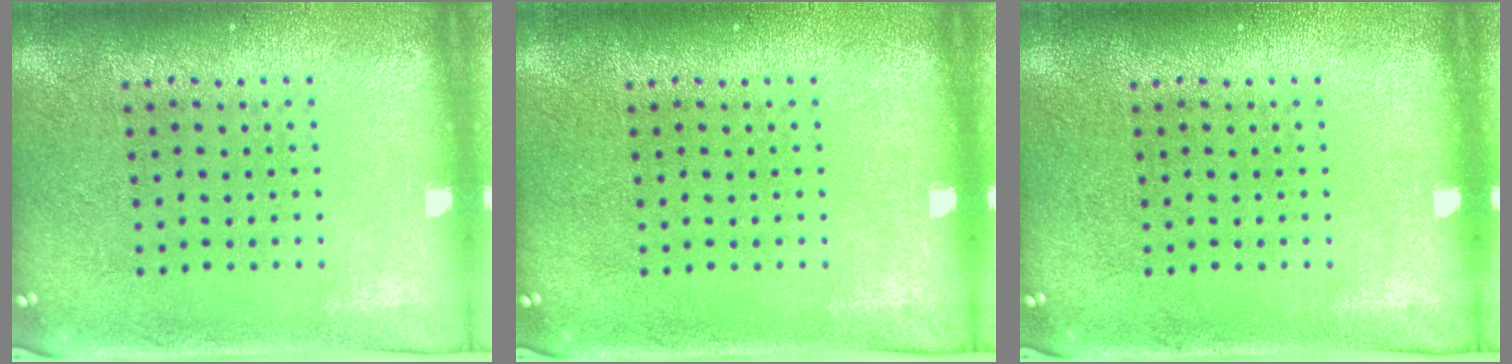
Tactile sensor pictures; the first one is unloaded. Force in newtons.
{"total": 0.0}
{"total": 0.0}